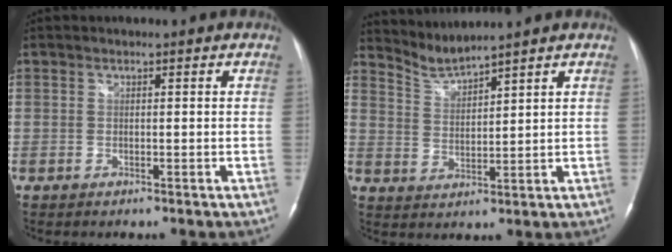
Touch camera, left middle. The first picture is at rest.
{"total": 4.1, "force": [4.0, -1.1, -0.2], "torque": [-0.007, -0.009, 0.089]}